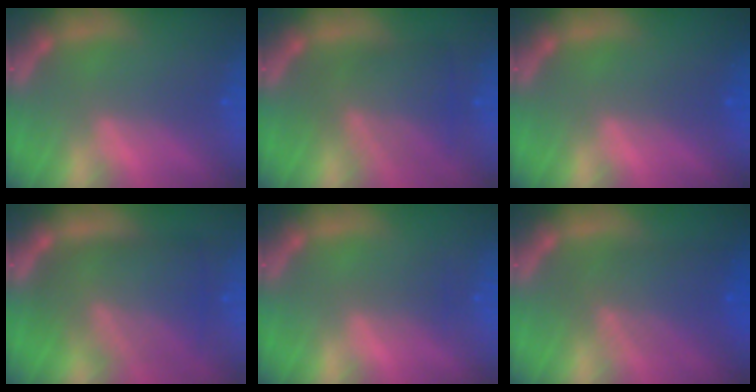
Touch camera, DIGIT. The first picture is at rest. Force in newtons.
{"total": 6.5}
{"total": 0.9}
{"total": 9.5}
{"total": 1.5}
{"total": 6.6}